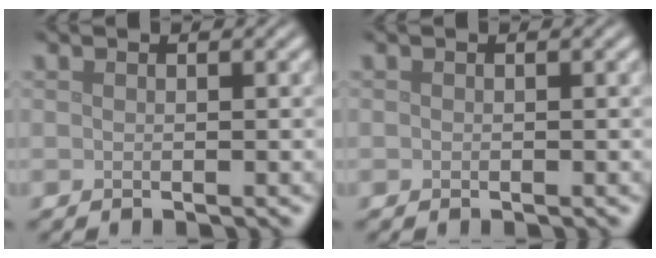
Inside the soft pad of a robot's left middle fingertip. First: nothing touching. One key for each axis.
{"total": 0.0}